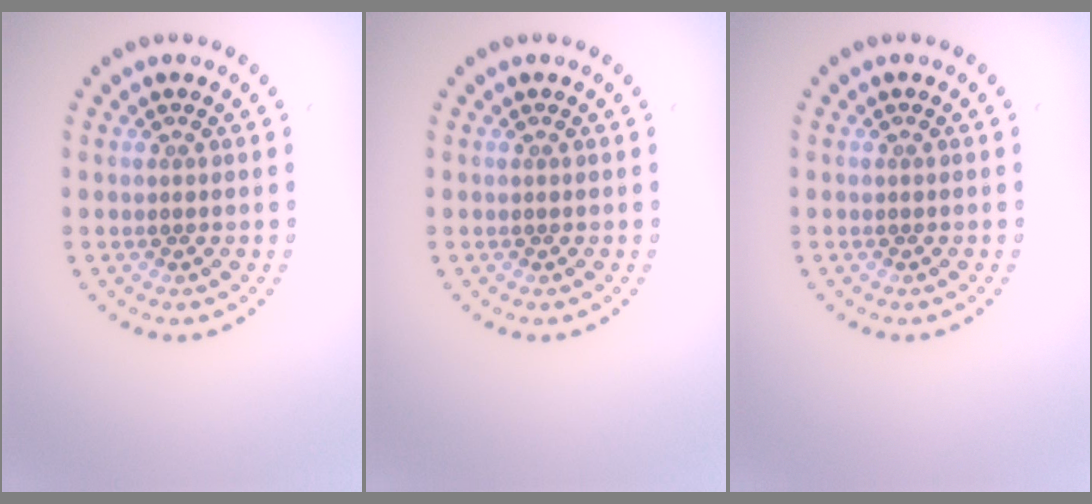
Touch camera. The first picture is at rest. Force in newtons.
{"total": 0.0}
{"total": 0.0}